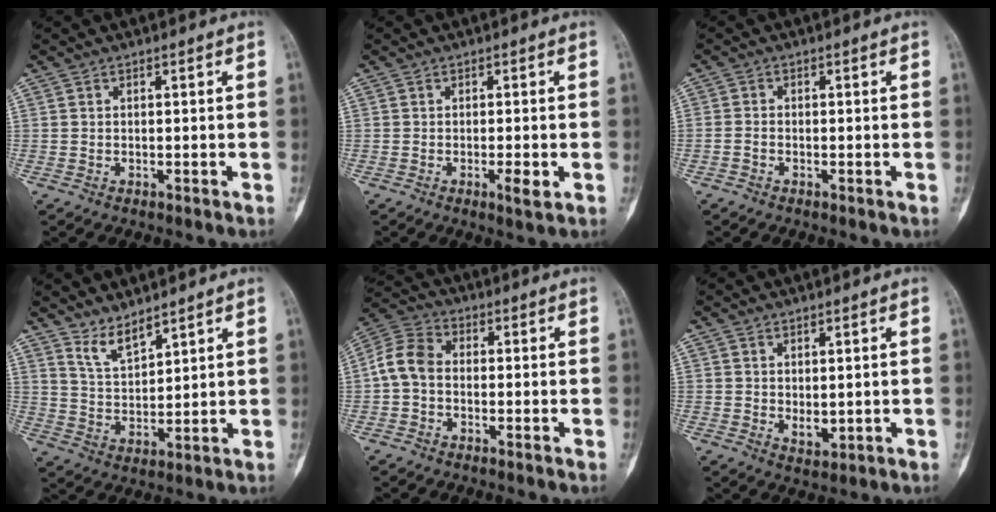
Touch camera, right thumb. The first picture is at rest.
{"total": 2.6, "force": [-0.8, 0.5, 2.4], "torque": [-0.042, -0.006, -0.013]}
{"total": 1.2, "force": [-0.6, 0.8, 0.6], "torque": [-0.013, 0.003, -0.015]}
{"total": 5.8, "force": [5.0, 1.7, 2.5], "torque": [-0.041, -0.045, 0.107]}
{"total": 7.1, "force": [-0.6, 5.2, 4.8], "torque": [-0.088, 0.021, -0.027]}
{"total": 2.8, "force": [0.5, 1.7, 2.2], "torque": [-0.026, -0.012, 0.016]}